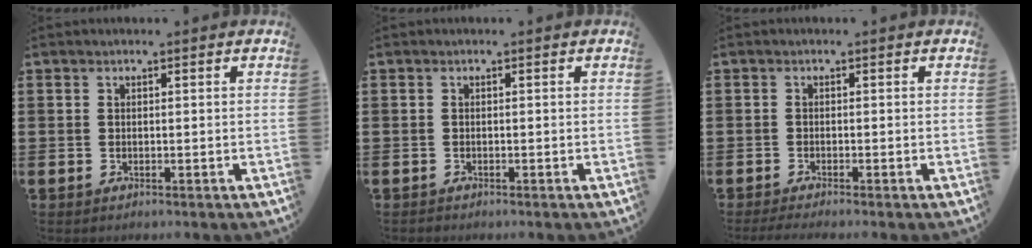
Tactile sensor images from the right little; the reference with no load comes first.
{"total": 0.0}
{"total": 0.9, "force": [-0.6, 0.0, 0.6], "torque": [-0.009, -0.002, -0.013]}